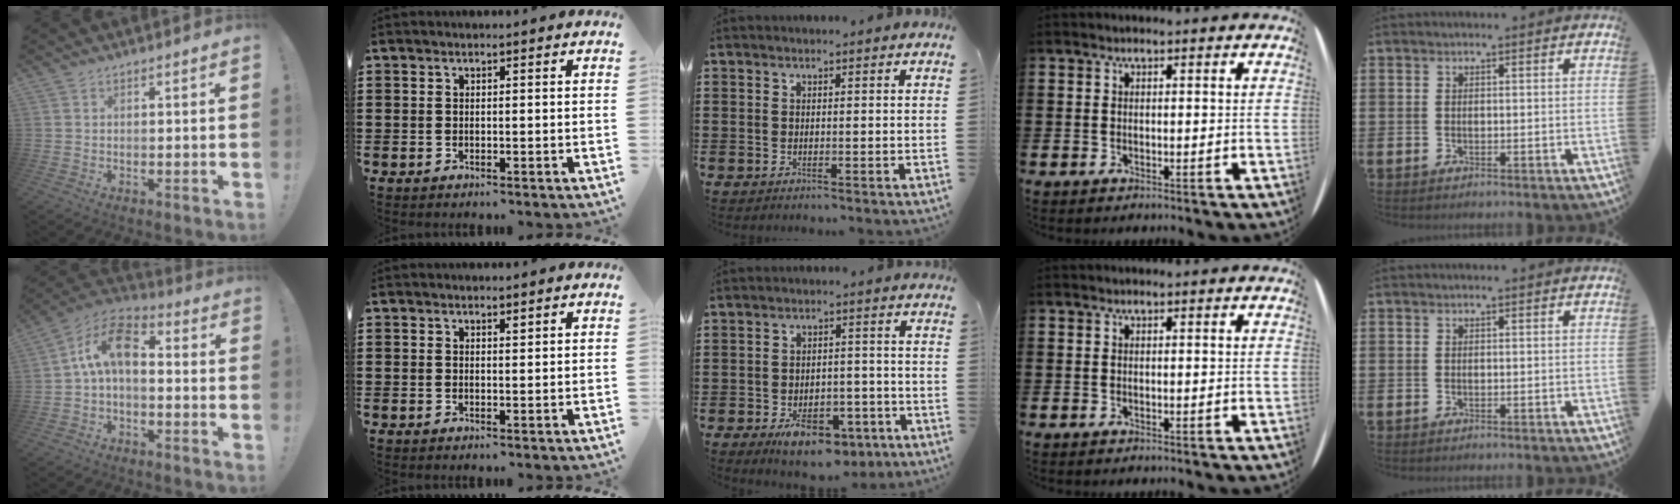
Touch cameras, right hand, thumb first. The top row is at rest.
{"thumb": {"total": 11.3, "force": [1.1, 6.4, 9.2], "torque": [-0.162, 0.014, 0.021]}, "index": {"total": 0.8, "force": [0.7, 0.3, 0.3], "torque": [-0.007, 0.001, 0.014]}, "middle": {"total": 7.0, "force": [-4.5, 3.1, 4.3], "torque": [-0.069, 0.017, -0.076]}}